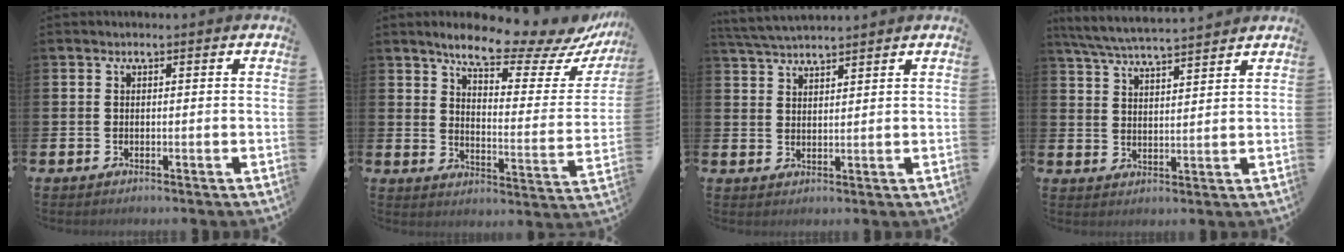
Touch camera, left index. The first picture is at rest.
{"total": 9.8, "force": [8.5, 2.3, 4.3], "torque": [-0.095, -0.064, 0.140]}
{"total": 3.8, "force": [3.7, 0.2, 0.6], "torque": [-0.024, -0.015, 0.070]}
{"total": 6.0, "force": [5.8, 0.2, 1.5], "torque": [-0.048, -0.030, 0.103]}